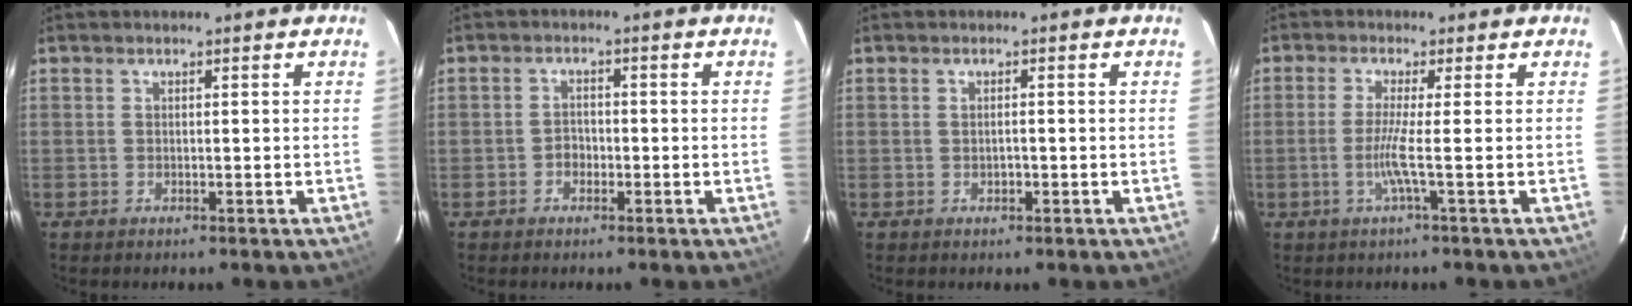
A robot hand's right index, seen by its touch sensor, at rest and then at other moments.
{"total": 2.0, "force": [-1.1, 1.6, 0.7], "torque": [-0.014, 0.006, -0.018]}
{"total": 0.8, "force": [-0.2, 0.6, 0.6], "torque": [-0.008, 0.003, -0.002]}
{"total": 3.5, "force": [-0.9, -1.6, 3.0], "torque": [-0.065, -0.009, -0.023]}